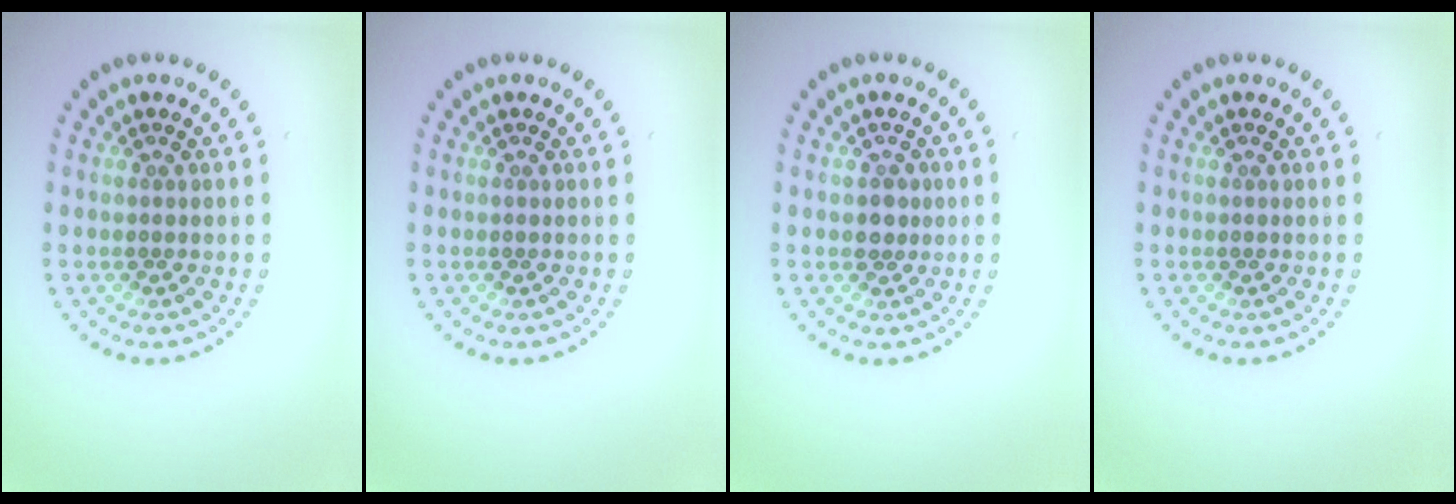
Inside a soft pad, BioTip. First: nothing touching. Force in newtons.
{"total": 0.0}
{"total": 1.4, "press": 1.3, "slide": 0.6}
{"total": 0.0}